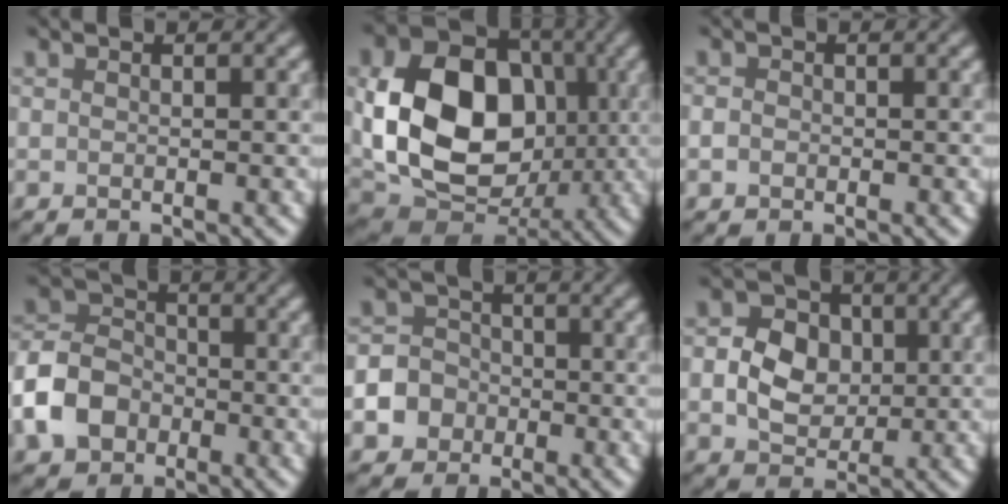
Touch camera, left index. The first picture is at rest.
{"total": 12.3, "force": [0.0, 9.4, 8.0], "torque": [-0.143, -0.007, 0.001]}
{"total": 0.7, "force": [-0.4, 0.6, 0.0], "torque": [0.000, -0.001, -0.008]}
{"total": 5.6, "force": [-2.7, 4.3, 2.4], "torque": [-0.050, 0.004, -0.064]}
{"total": 5.2, "force": [-2.6, 4.5, 0.7], "torque": [0.004, -0.009, -0.061]}
{"total": 4.0, "force": [0.0, 3.4, 2.1], "torque": [-0.040, 0.000, 0.001]}